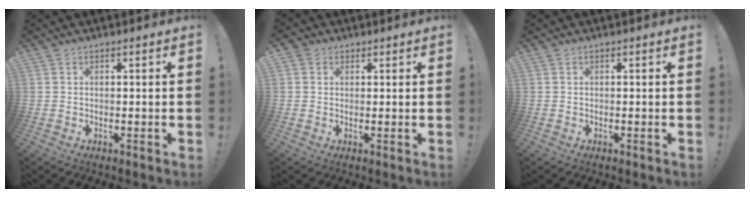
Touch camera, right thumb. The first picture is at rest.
{"total": 2.3, "force": [1.1, 1.9, 0.6], "torque": [-0.007, -0.003, 0.020]}
{"total": 0.0}